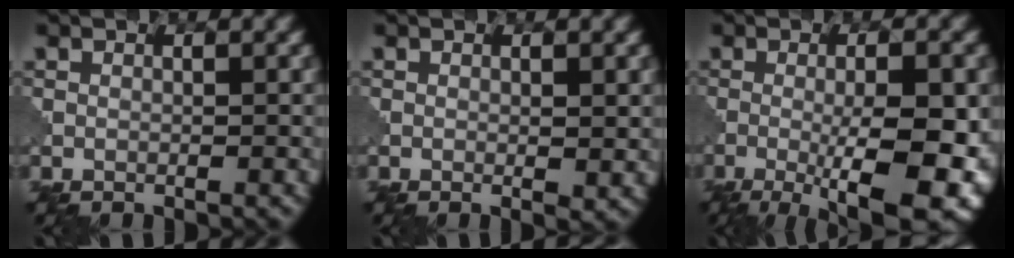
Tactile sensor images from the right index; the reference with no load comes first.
{"total": 1.3, "force": [0.1, 0.2, 1.2], "torque": [-0.016, -0.005, 0.000]}
{"total": 11.5, "force": [-2.9, 3.2, 10.7], "torque": [-0.147, -0.008, -0.038]}